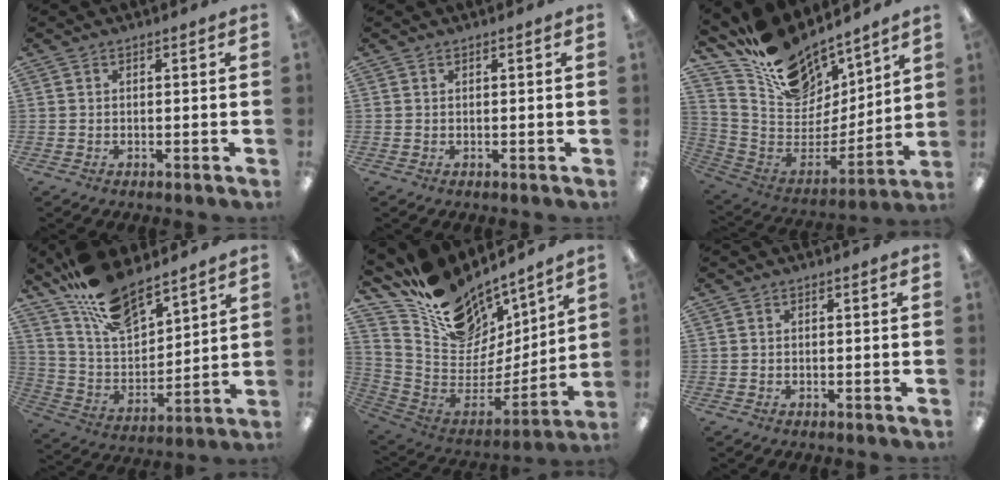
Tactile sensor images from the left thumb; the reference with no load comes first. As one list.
[{"total": 0.5, "force": [0.4, 0.1, 0.3], "torque": [-0.006, 0.002, 0.008]}, {"total": 17.1, "force": [15.3, 5.4, 5.2], "torque": [-0.136, -0.112, 0.284]}, {"total": 15.8, "force": [13.3, 5.4, 6.6], "torque": [-0.151, -0.077, 0.243]}, {"total": 17.4, "force": [13.8, 9.1, 5.3], "torque": [-0.114, -0.125, 0.258]}, {"total": 0.0}]